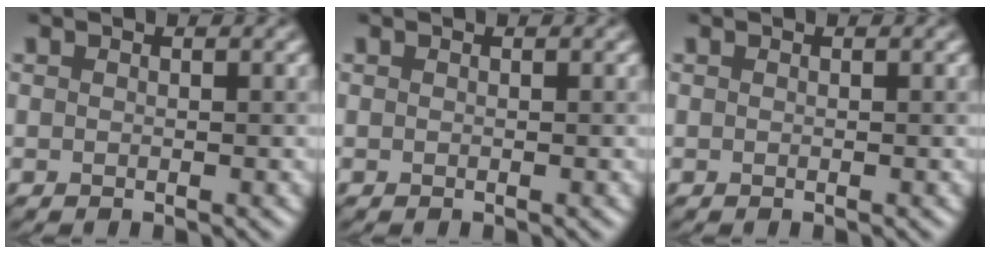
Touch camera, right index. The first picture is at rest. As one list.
[{"total": 0.0}, {"total": 0.0}]